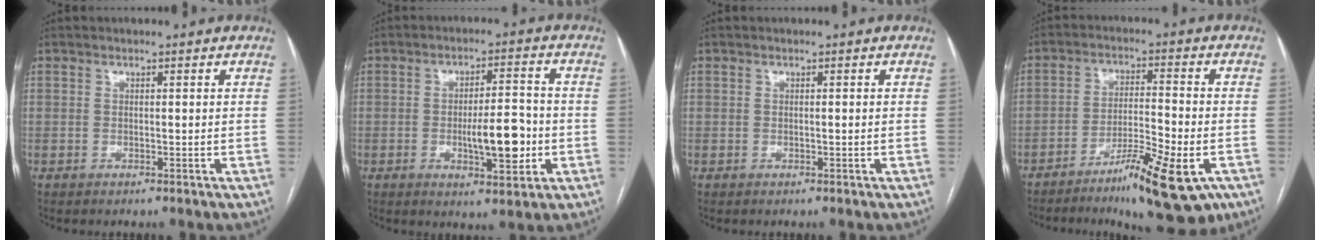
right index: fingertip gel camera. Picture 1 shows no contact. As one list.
[{"total": 8.7, "force": [-1.9, 2.4, 8.2], "torque": [-0.127, 0.004, -0.026]}, {"total": 0.0}, {"total": 12.5, "force": [-7.4, 1.8, 9.9], "torque": [-0.142, -0.013, -0.114]}]